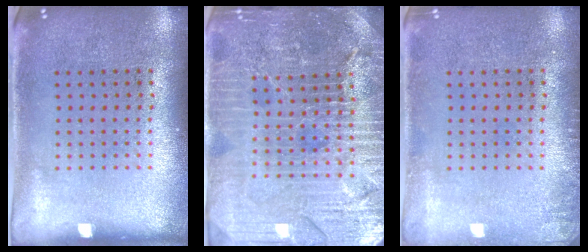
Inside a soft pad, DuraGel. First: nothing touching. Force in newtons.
{"total": 5.0, "press": 4.7, "slide": 2.0}
{"total": 1.1, "press": 1.1, "slide": 0.2}